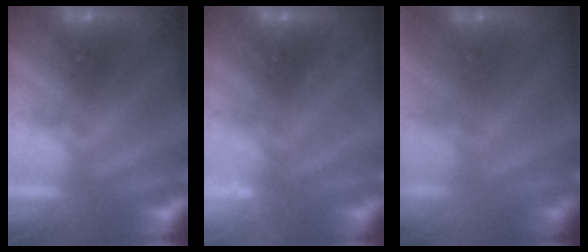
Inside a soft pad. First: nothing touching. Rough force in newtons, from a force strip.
{"total": 2.2}
{"total": 1.2}